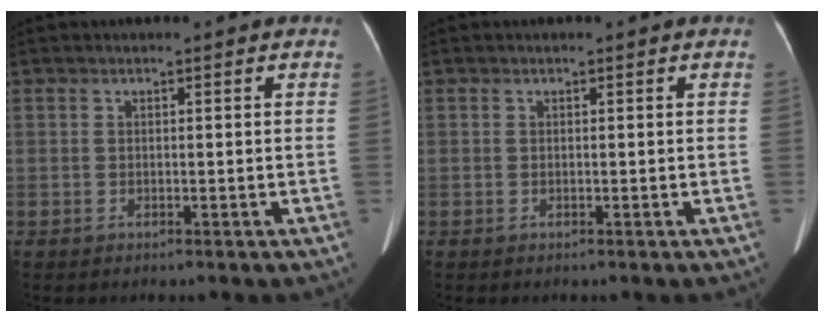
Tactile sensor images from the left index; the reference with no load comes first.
{"total": 0.0}